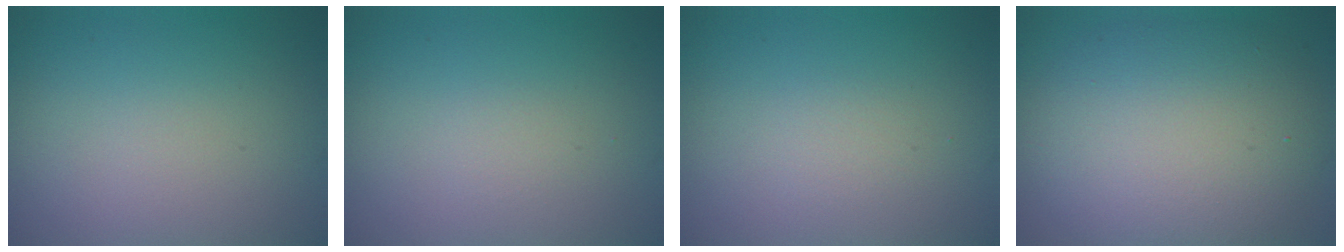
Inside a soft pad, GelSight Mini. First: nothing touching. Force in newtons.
{"total": 0.0}
{"total": 2.6, "press": 2.6, "slide": 0.3}
{"total": 9.3, "press": 9.3, "slide": 0.8}